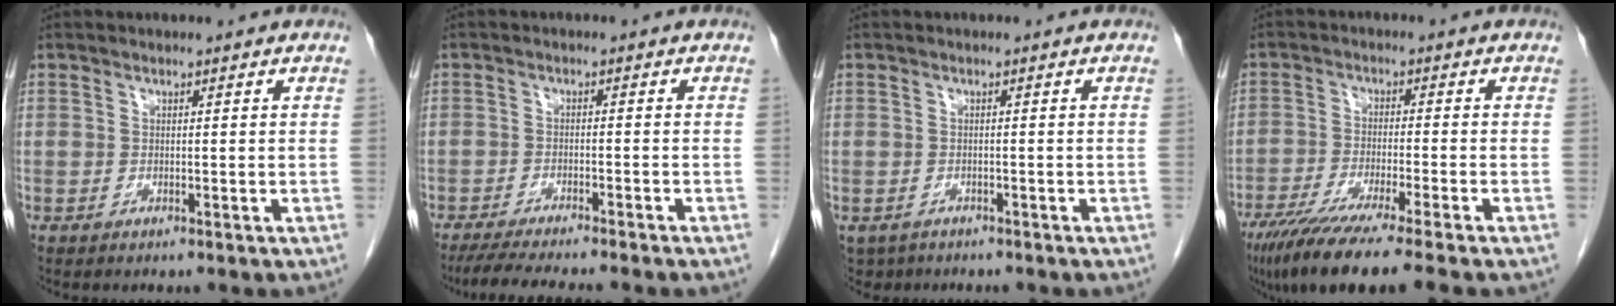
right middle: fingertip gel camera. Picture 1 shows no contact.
{"total": 8.8, "force": [-7.6, -0.1, 4.5], "torque": [-0.057, -0.019, -0.117]}
{"total": 3.4, "force": [-2.5, 2.3, 0.5], "torque": [-0.006, 0.000, -0.037]}
{"total": 12.2, "force": [-9.2, -0.6, 8.0], "torque": [-0.130, -0.038, -0.150]}